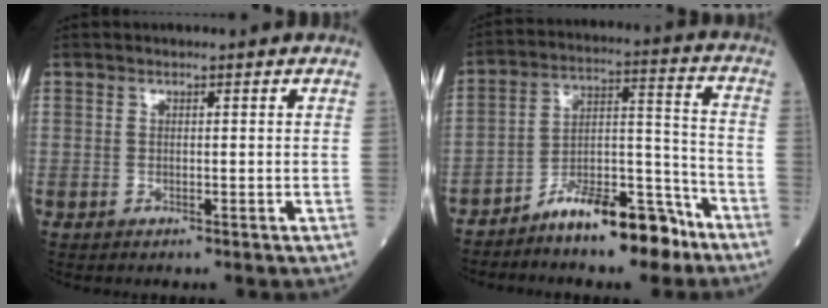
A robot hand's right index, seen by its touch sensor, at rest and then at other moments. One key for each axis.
{"total": 11.6, "fx": -8.7, "fy": 3.3, "fz": 6.9, "tx": -0.105, "ty": 0.031, "tz": -0.151}